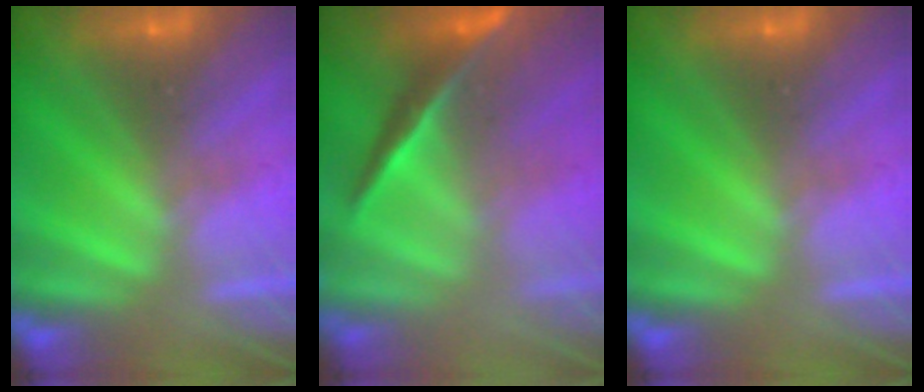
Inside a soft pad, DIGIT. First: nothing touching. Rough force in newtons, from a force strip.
{"total": 2.0}
{"total": 0.0}